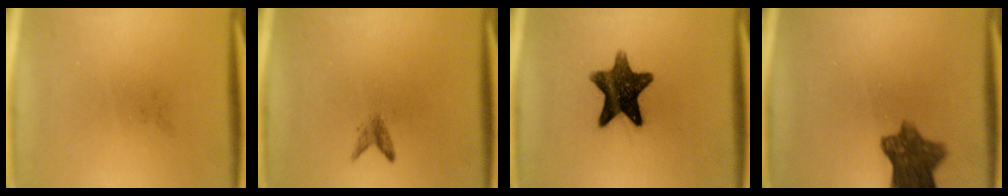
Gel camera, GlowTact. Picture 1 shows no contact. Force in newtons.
{"total": 1.3}
{"total": 12.2}
{"total": 8.6}